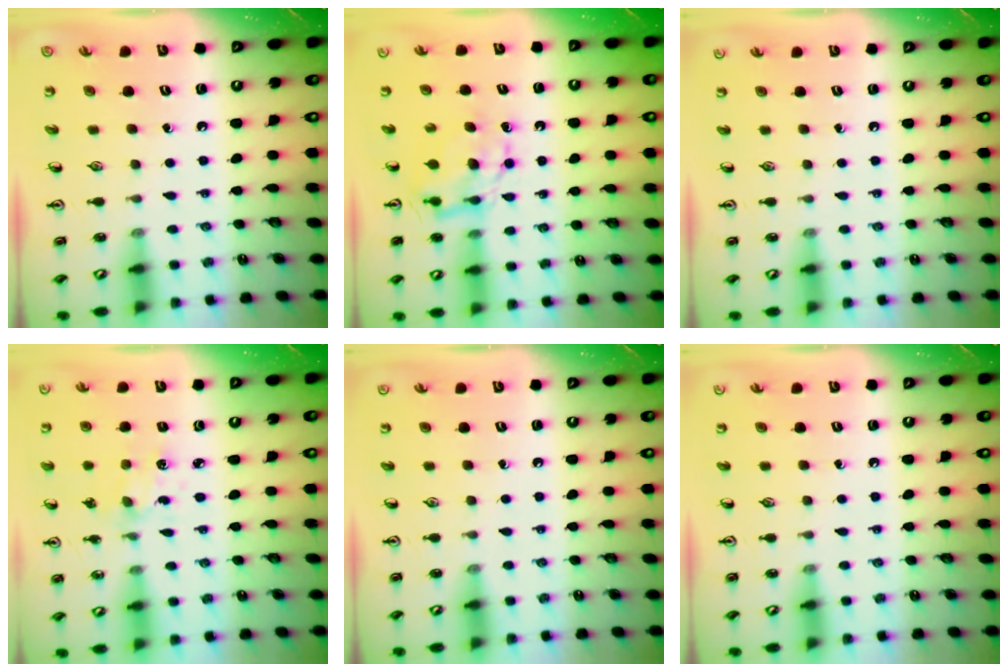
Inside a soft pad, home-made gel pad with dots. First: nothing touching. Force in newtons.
{"total": 7.2, "press": 7.1, "slide": 0.4}
{"total": 0.0}
{"total": 2.0, "press": 2.0, "slide": 0.2}
{"total": 0.0}
{"total": 0.0}